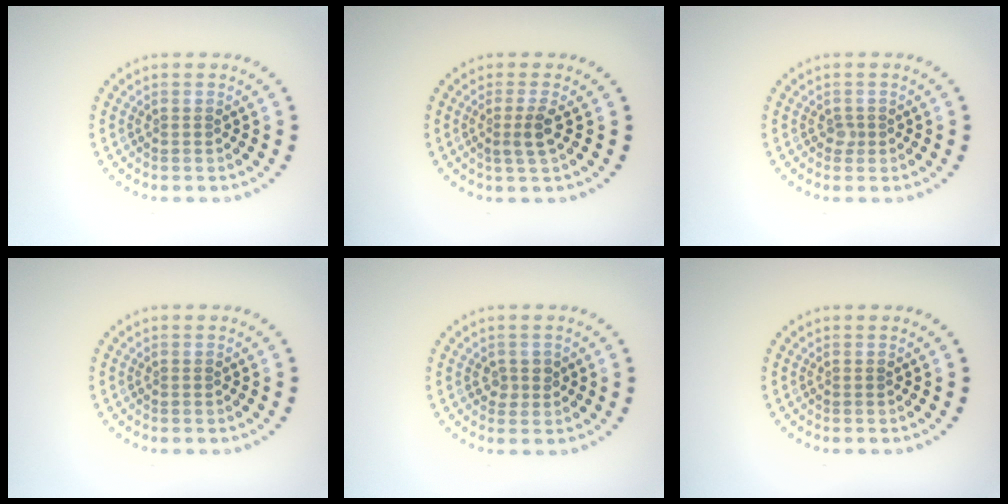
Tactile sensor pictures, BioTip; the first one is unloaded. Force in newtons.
{"total": 1.9, "press": 1.5, "slide": 1.1}
{"total": 0.8, "press": 0.6, "slide": 0.6}
{"total": 0.0}
{"total": 1.4, "press": 1.3, "slide": 0.6}
{"total": 0.0}